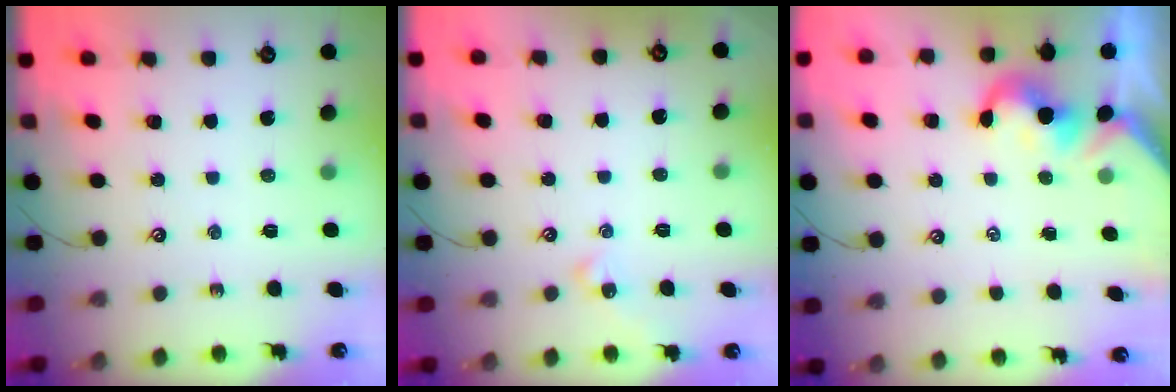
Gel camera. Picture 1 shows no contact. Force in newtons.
{"total": 1.8, "press": 1.7, "slide": 0.5}
{"total": 0.0}